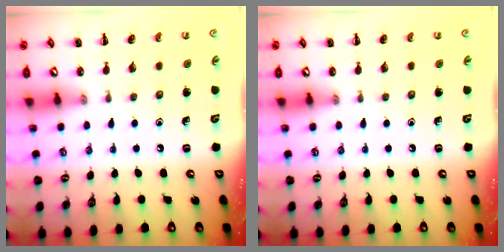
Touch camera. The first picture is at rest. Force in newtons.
{"total": 0.0}